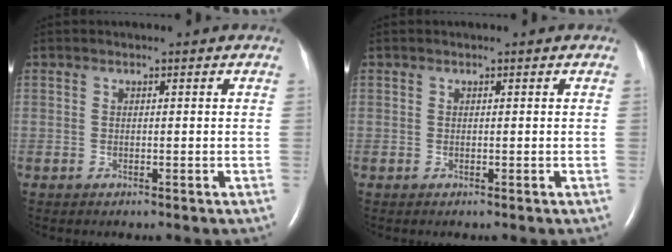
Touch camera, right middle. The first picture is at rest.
{"total": 0.0}